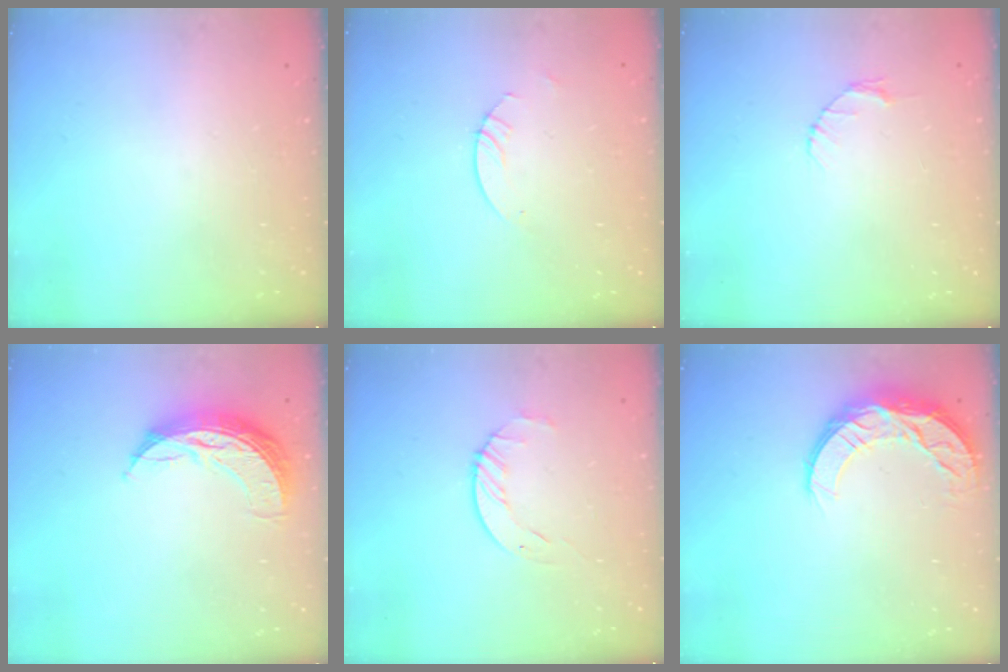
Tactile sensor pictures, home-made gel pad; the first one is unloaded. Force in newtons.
{"total": 3.0, "press": 2.9, "slide": 0.3}
{"total": 2.6, "press": 2.6, "slide": 0.3}
{"total": 9.9, "press": 9.9, "slide": 0.6}
{"total": 3.4, "press": 3.4, "slide": 0.4}
{"total": 10.1, "press": 10.1, "slide": 0.7}